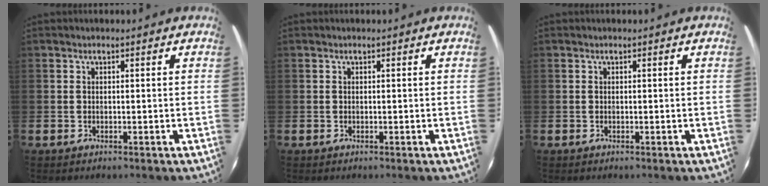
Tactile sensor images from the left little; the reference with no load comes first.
{"total": 0.0}
{"total": 0.0}